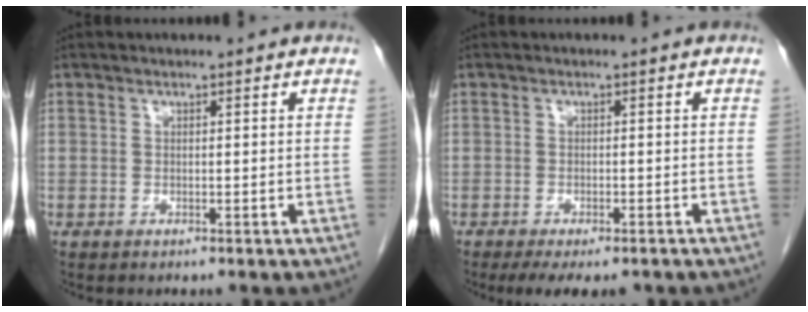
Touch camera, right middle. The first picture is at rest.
{"total": 7.6, "force": [-5.9, 2.5, 4.1], "torque": [-0.053, -0.010, -0.082]}